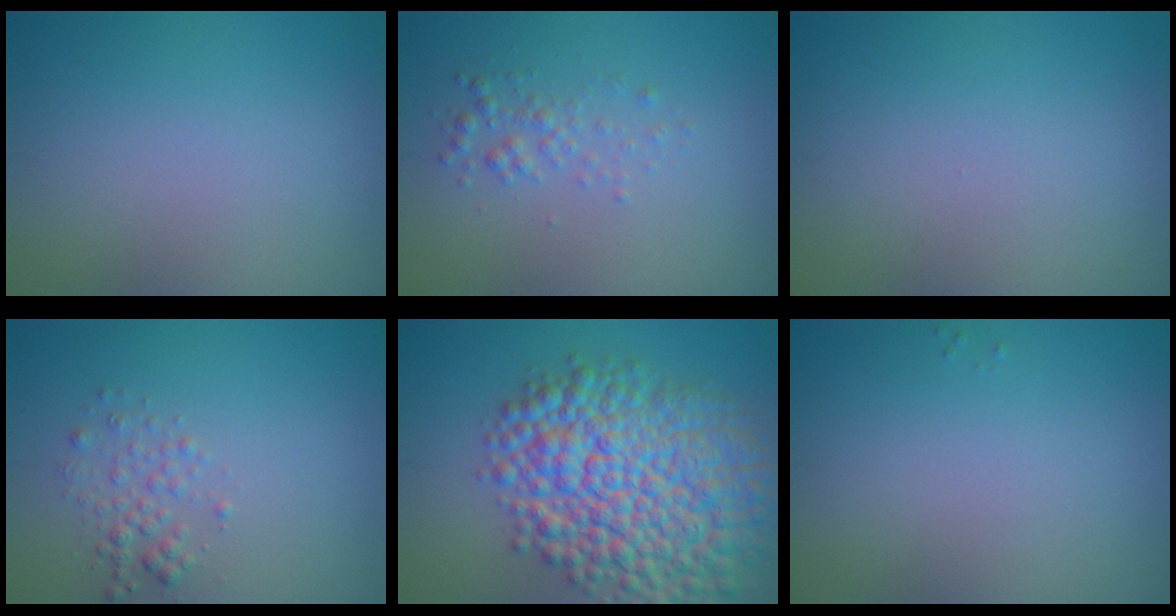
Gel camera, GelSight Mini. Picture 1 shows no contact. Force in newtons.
{"total": 1.5, "press": 1.5, "slide": 0.1}
{"total": 0.0}
{"total": 1.7, "press": 1.7, "slide": 0.1}
{"total": 11.8, "press": 11.8, "slide": 0.4}
{"total": 0.0}